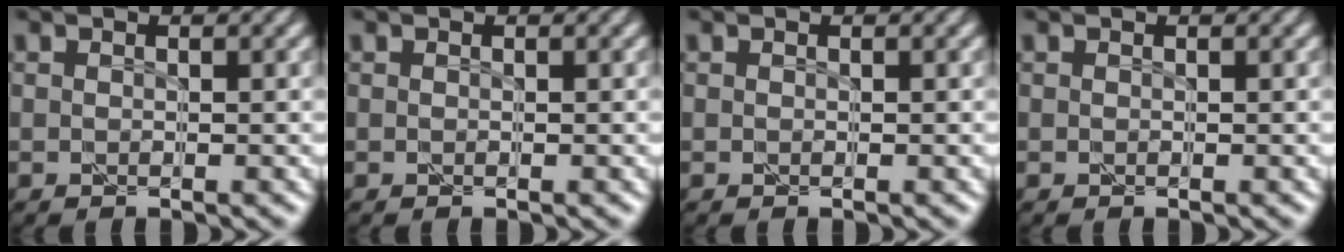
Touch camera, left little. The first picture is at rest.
{"total": 0.0}
{"total": 0.0}
{"total": 0.0}